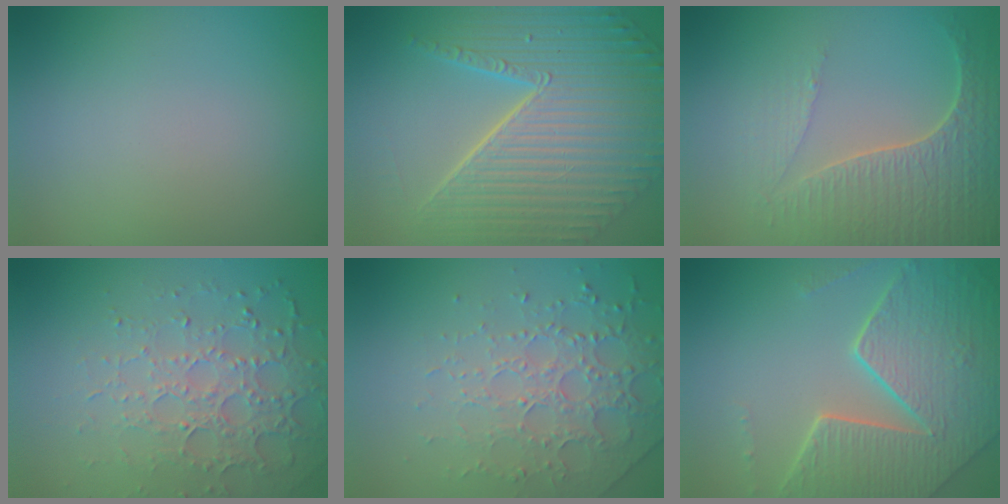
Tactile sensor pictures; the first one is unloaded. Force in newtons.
{"total": 11.1, "press": 7.3, "slide": 8.4}
{"total": 5.1, "press": 4.4, "slide": 2.6}
{"total": 4.6, "press": 4.0, "slide": 2.2}
{"total": 3.8, "press": 3.6, "slide": 1.2}
{"total": 8.1, "press": 5.7, "slide": 5.7}